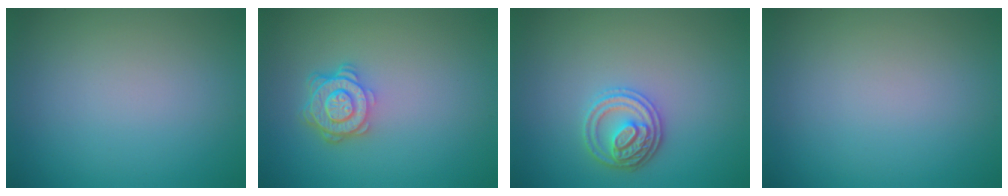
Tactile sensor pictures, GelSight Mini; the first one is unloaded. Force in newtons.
{"total": 4.1, "press": 3.1, "slide": 2.6}
{"total": 3.0, "press": 2.8, "slide": 1.0}
{"total": 0.0}